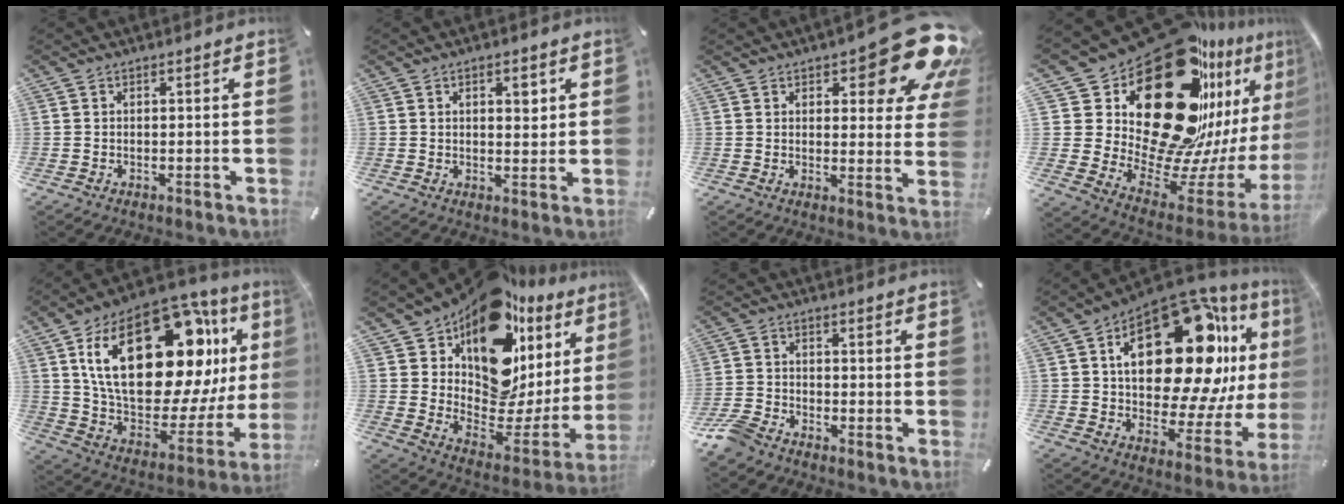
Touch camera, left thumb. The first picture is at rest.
{"total": 3.8, "force": [1.5, 2.2, 2.6], "torque": [-0.024, -0.006, 0.016]}
{"total": 16.6, "force": [10.3, 6.0, 11.5], "torque": [-0.143, -0.080, 0.172]}
{"total": 39.2, "force": [19.9, 21.3, 26.2], "torque": [-0.356, -0.233, 0.418]}
{"total": 33.5, "force": [10.9, 17.7, 26.2], "torque": [-0.473, -0.074, 0.196]}
{"total": 17.1, "force": [12.1, 9.1, 8.0], "torque": [-0.116, -0.132, 0.208]}
{"total": 5.8, "force": [-4.8, 2.5, 2.0], "torque": [-0.065, 0.011, -0.100]}
{"total": 29.5, "force": [9.4, 14.8, 23.7], "torque": [-0.376, -0.062, 0.159]}